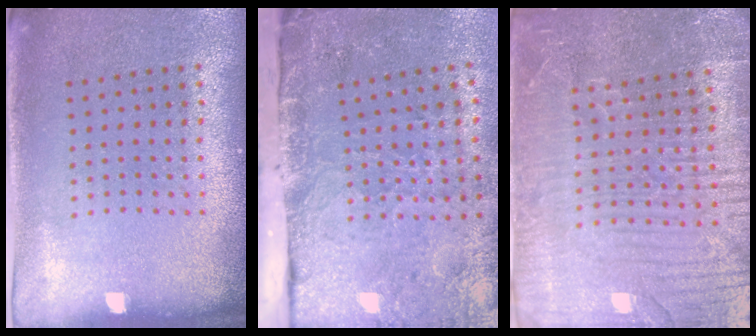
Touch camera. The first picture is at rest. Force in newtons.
{"total": 4.9, "press": 3.6, "slide": 3.3}
{"total": 5.1, "press": 4.7, "slide": 2.0}